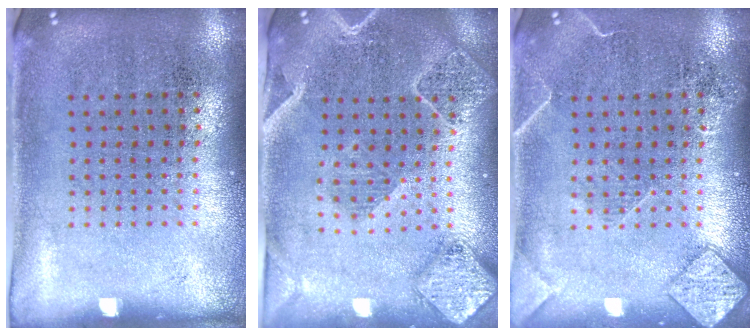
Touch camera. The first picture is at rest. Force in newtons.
{"total": 2.4, "press": 2.1, "slide": 1.0}
{"total": 2.3, "press": 2.3, "slide": 0.3}